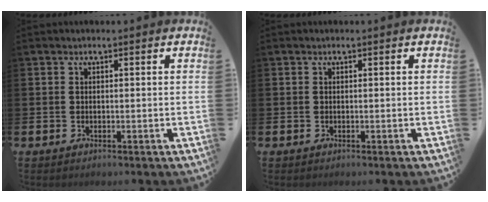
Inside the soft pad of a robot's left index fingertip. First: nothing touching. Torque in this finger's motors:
{"motor_torque": [0.00, 0.00, 0.00, 0.00]}